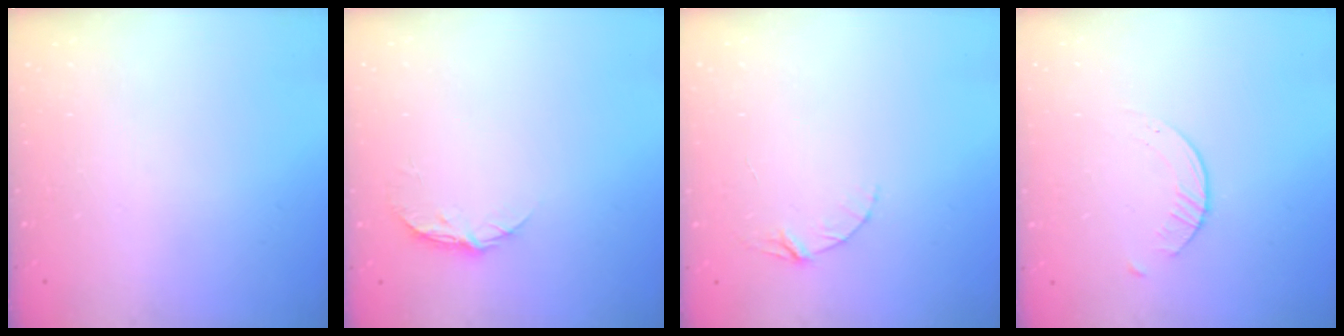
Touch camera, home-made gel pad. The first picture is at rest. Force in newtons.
{"total": 6.7, "press": 6.7, "slide": 0.8}
{"total": 3.7, "press": 3.7, "slide": 0.4}
{"total": 1.6, "press": 1.6, "slide": 0.3}